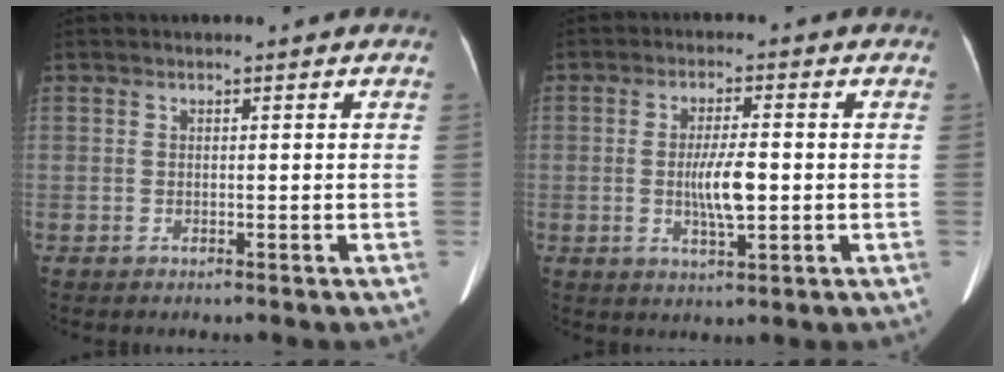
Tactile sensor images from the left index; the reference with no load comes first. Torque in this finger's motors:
{"motor_torque": [0.06, -0.13, 0.09, 0.02]}